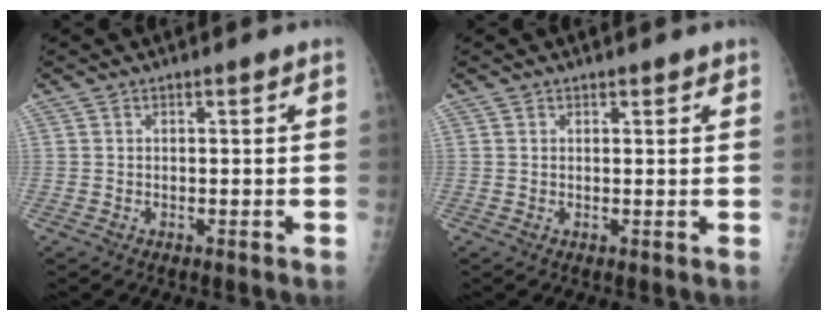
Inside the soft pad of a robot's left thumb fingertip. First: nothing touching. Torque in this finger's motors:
{"motor_torque": [-0.13, 0.01, 0.07, 0.06, 0.01]}